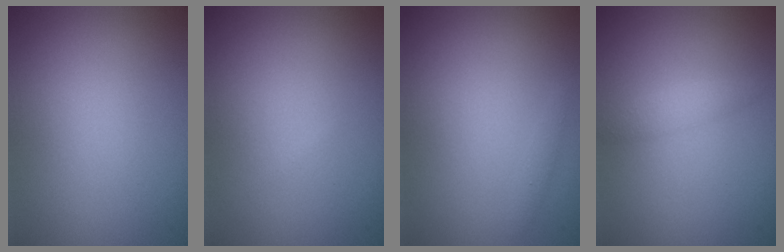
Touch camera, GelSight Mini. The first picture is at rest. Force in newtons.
{"total": 0.0}
{"total": 0.6, "press": 0.6, "slide": 0.0}
{"total": 1.2, "press": 1.2, "slide": 0.0}